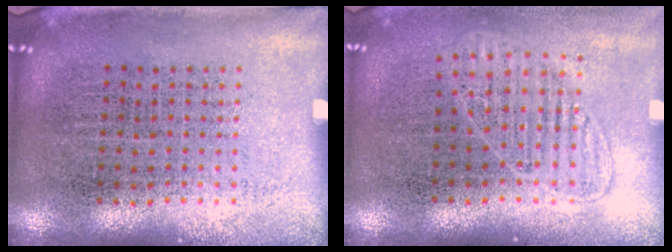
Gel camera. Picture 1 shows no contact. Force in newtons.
{"total": 1.3, "press": 1.2, "slide": 0.7}